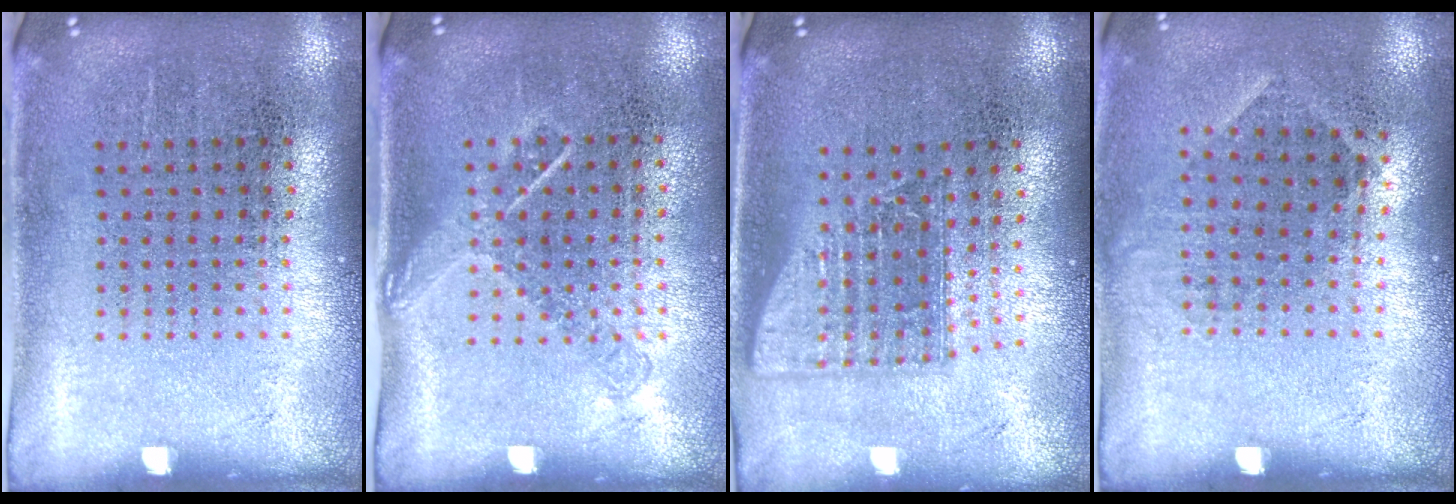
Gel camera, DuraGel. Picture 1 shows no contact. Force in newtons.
{"total": 1.2, "press": 0.9, "slide": 0.9}
{"total": 1.5, "press": 1.2, "slide": 1.0}
{"total": 0.9, "press": 0.8, "slide": 0.5}